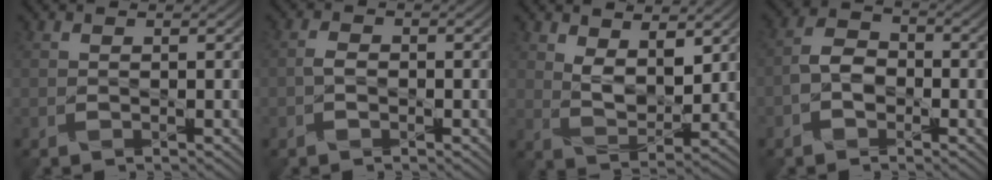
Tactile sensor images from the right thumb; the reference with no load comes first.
{"total": 1.6, "force": [-0.6, 1.1, 1.1], "torque": [-0.023, 0.003, -0.014]}
{"total": 5.5, "force": [2.8, 2.9, 3.8], "torque": [-0.081, -0.013, 0.052]}
{"total": 4.0, "force": [-1.5, 2.8, 2.4], "torque": [-0.050, 0.005, -0.036]}